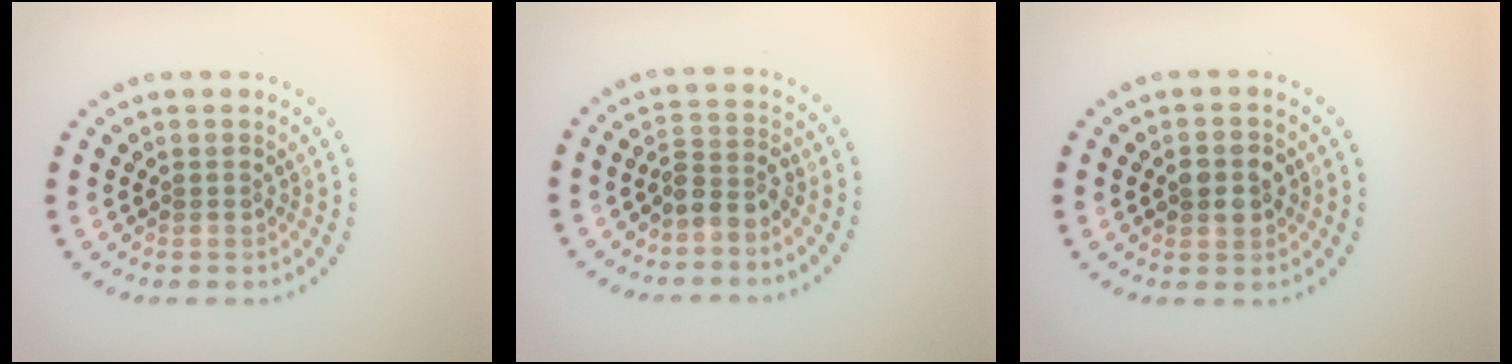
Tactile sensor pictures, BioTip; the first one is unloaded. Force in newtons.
{"total": 2.6, "press": 1.9, "slide": 1.7}
{"total": 2.2, "press": 2.2, "slide": 0.1}